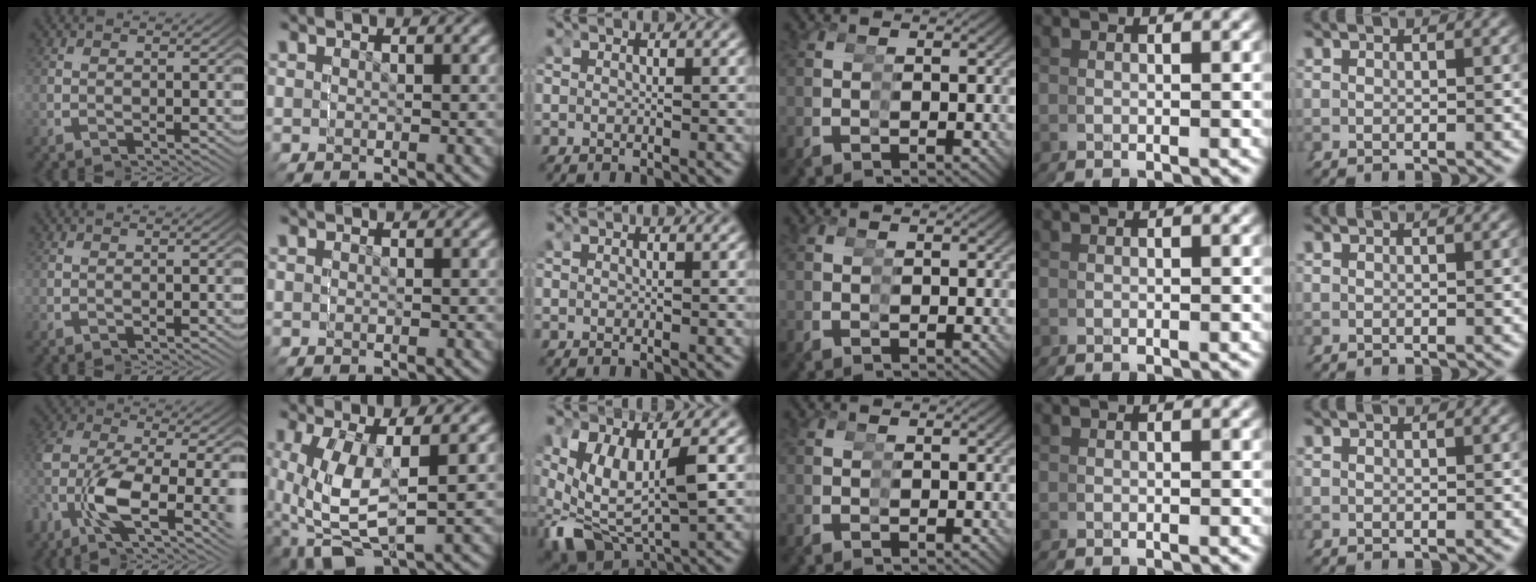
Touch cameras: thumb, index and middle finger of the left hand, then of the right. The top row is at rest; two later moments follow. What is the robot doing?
{"motion": "grasp_and_lifting", "object": "stress ball aka squeeze ball"}